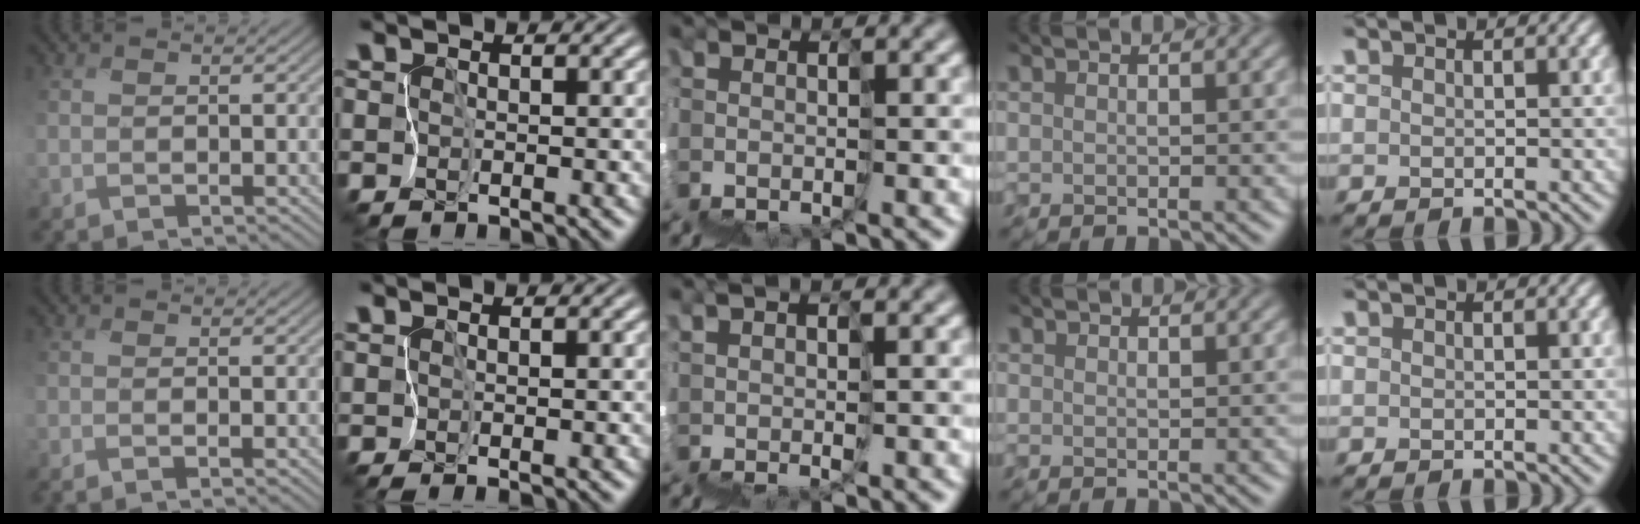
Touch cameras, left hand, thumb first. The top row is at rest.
{"thumb": {"total": 0.7, "force": [-0.4, -0.4, 0.4], "torque": [-0.007, 0.001, -0.009]}, "index": {"total": 1.0, "force": [0.2, -1.0, -0.2], "torque": [-0.009, 0.000, 0.004]}, "middle": {"total": 2.1, "force": [1.4, -1.2, -0.7], "torque": [0.020, 0.008, 0.027]}, "ring": {"total": 0.9, "force": [-0.4, -0.5, -0.6], "torque": [0.006, 0.001, 0.003]}}